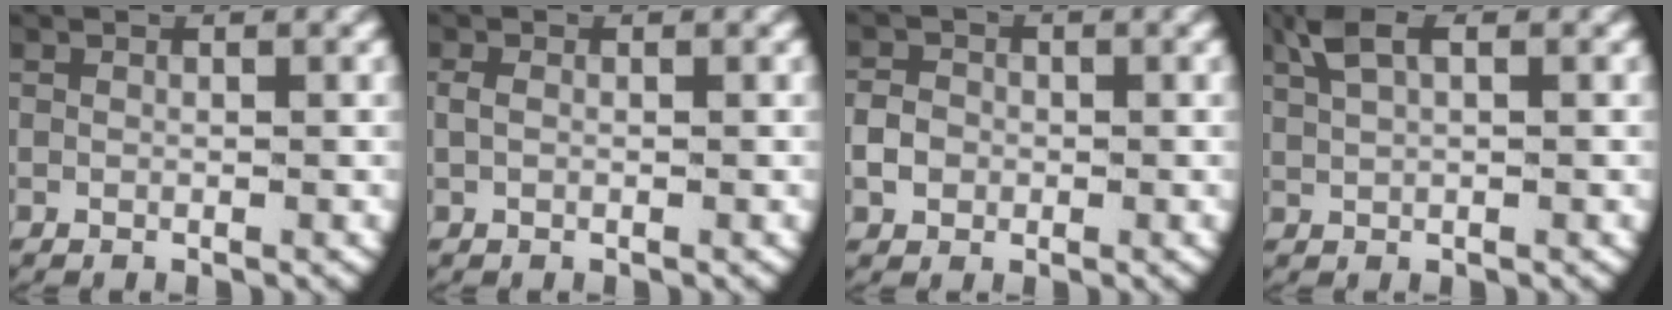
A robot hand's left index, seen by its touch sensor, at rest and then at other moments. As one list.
[{"total": 0.6, "force": [0.0, 0.3, 0.5], "torque": [-0.020, -0.003, 0.003]}, {"total": 2.2, "force": [-0.5, 2.0, 0.9], "torque": [-0.027, -0.004, -0.009]}, {"total": 2.9, "force": [1.7, 0.9, 2.1], "torque": [-0.055, 0.009, 0.033]}]